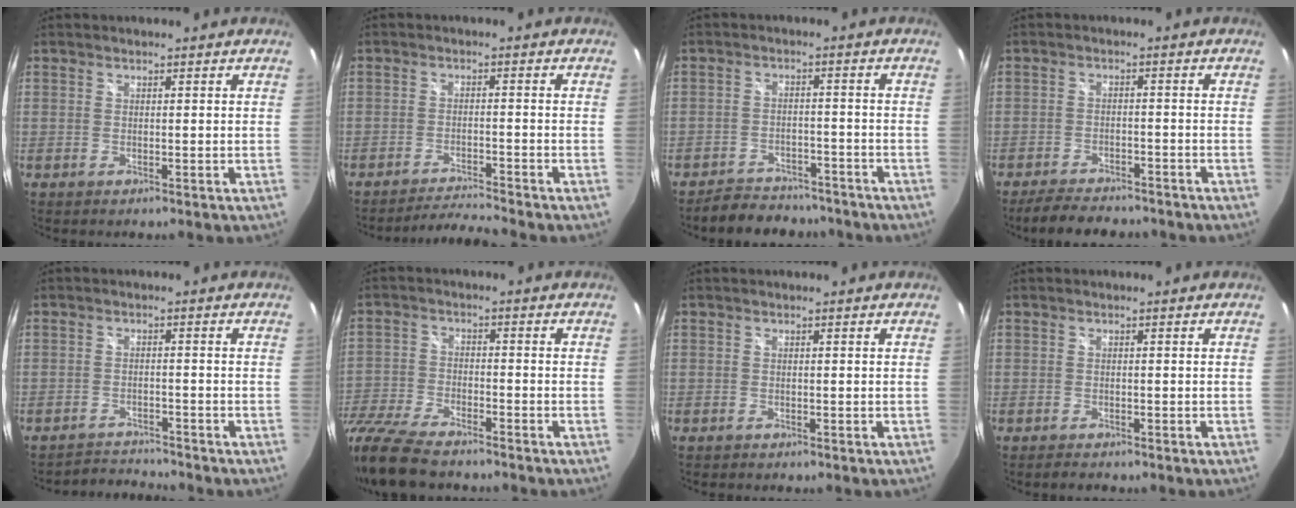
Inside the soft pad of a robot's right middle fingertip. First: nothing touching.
{"total": 5.3, "force": [-5.1, -1.4, 0.7], "torque": [-0.036, 0.002, -0.091]}
{"total": 10.0, "force": [-8.8, 4.0, 2.8], "torque": [-0.068, 0.010, -0.117]}
{"total": 8.7, "force": [-7.5, 2.6, 3.5], "torque": [-0.084, -0.006, -0.113]}
{"total": 4.3, "force": [-4.2, -0.2, -0.5], "torque": [-0.008, 0.005, -0.077]}
{"total": 14.8, "force": [-12.2, 4.2, 7.2], "torque": [-0.176, -0.029, -0.229]}
{"total": 0.5, "force": [-0.5, 0.1, 0.1], "torque": [-0.003, 0.000, -0.008]}
{"total": 1.6, "force": [-1.4, 0.5, 0.4], "torque": [-0.012, -0.002, -0.024]}